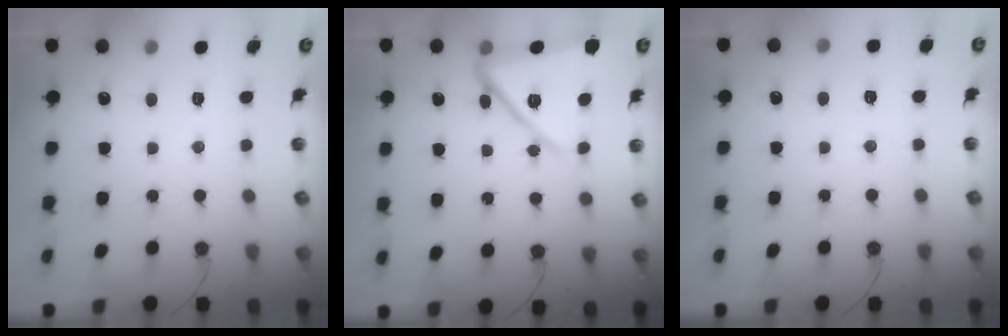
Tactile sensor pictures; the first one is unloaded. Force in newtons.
{"total": 15.4, "press": 12.5, "slide": 9.1}
{"total": 4.4, "press": 3.8, "slide": 2.3}